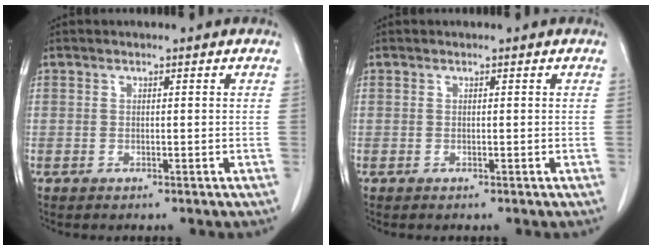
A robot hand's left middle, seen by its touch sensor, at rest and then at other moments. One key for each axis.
{"total": 0.0}